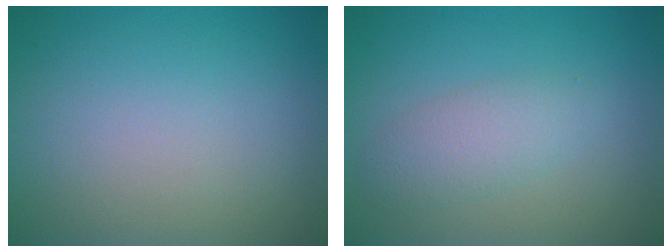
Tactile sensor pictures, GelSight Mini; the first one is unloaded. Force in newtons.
{"total": 2.7, "press": 2.7, "slide": 0.1}